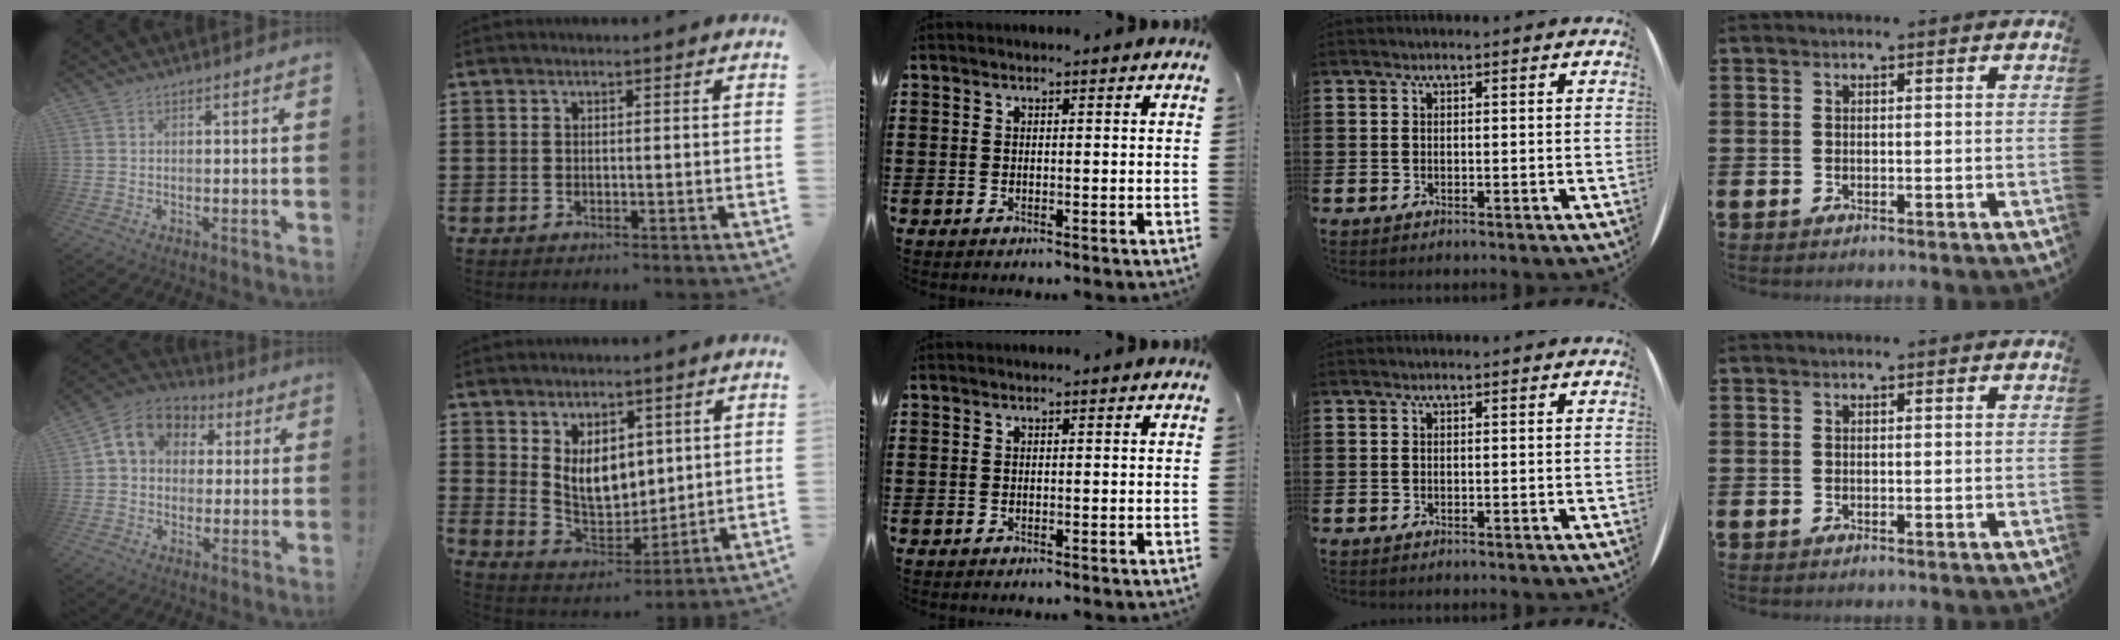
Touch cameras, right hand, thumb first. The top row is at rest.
{"thumb": {"total": 10.3, "force": [2.7, 8.7, 4.8], "torque": [-0.064, -0.002, 0.056]}, "index": {"total": 7.0, "force": [2.7, 4.8, 4.4], "torque": [-0.084, -0.004, 0.052]}}